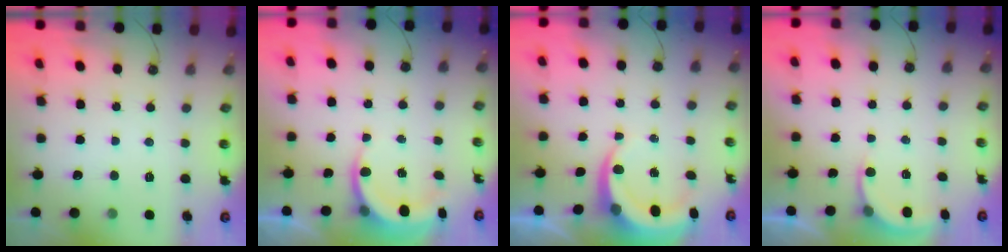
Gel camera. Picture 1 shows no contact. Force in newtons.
{"total": 5.7, "press": 5.6, "slide": 1.2}
{"total": 6.5, "press": 6.4, "slide": 0.8}
{"total": 2.9, "press": 2.9, "slide": 0.2}